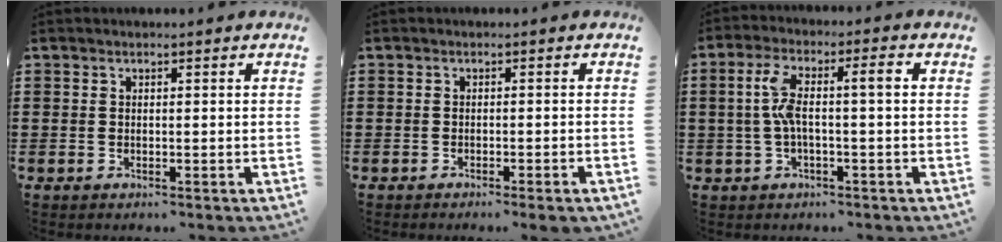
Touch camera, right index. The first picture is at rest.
{"total": 1.1, "force": [-0.9, 0.0, 0.6], "torque": [-0.012, -0.002, -0.017]}
{"total": 6.3, "force": [-0.1, 1.2, 6.1], "torque": [-0.126, 0.003, -0.011]}